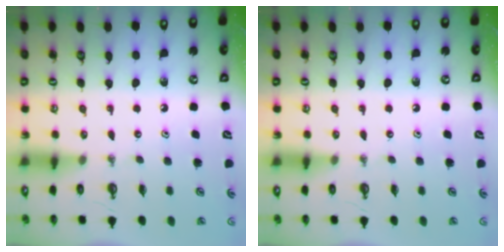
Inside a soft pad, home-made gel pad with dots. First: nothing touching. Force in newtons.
{"total": 0.0}